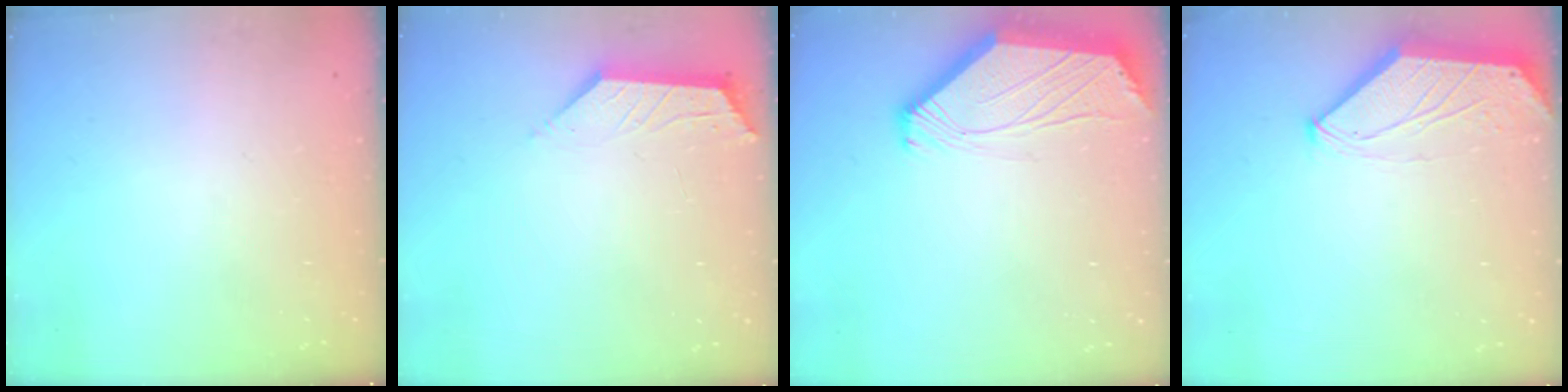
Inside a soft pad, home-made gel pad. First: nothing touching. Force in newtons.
{"total": 1.9, "press": 1.9, "slide": 0.4}
{"total": 2.6, "press": 2.5, "slide": 0.6}
{"total": 0.0}